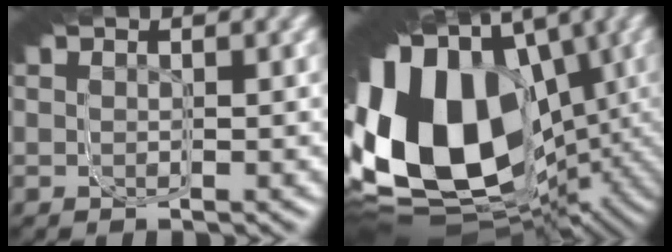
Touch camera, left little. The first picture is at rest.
{"total": 28.9, "force": [-5.1, 17.4, 22.5], "torque": [-0.331, -0.017, -0.070]}